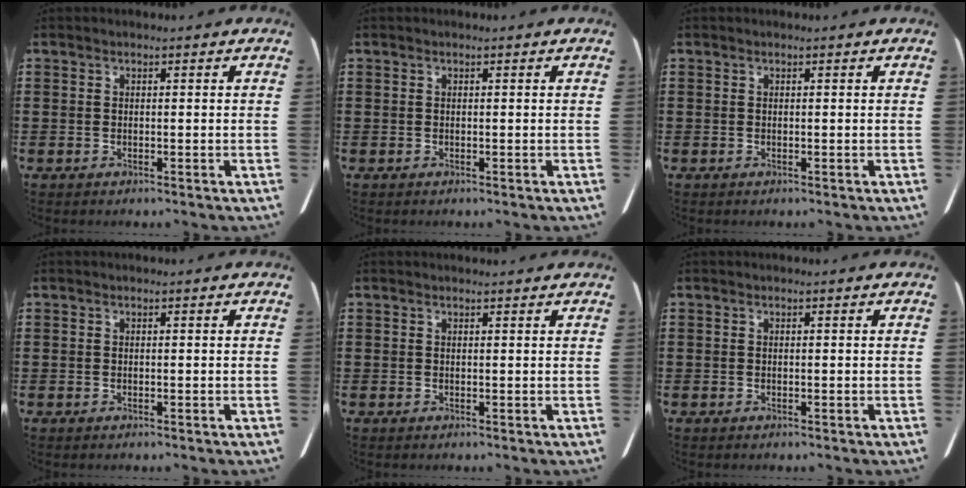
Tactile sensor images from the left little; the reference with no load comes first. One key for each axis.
{"total": 0.0}
{"total": 0.0}
{"total": 0.0}
{"total": 0.6, "fx": 0.6, "fy": 0.1, "fz": 0.2, "tx": 0.002, "ty": -0.002, "tz": 0.009}
{"total": 0.0}